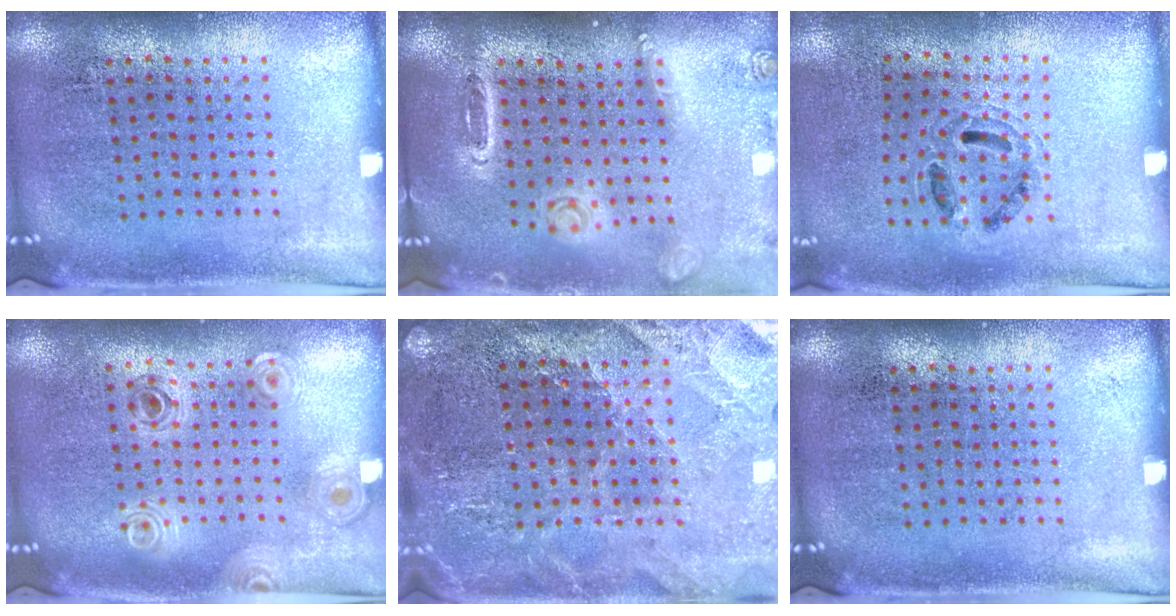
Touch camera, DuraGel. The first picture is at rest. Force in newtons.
{"total": 1.5, "press": 1.5, "slide": 0.1}
{"total": 0.9, "press": 0.8, "slide": 0.4}
{"total": 0.8, "press": 0.8, "slide": 0.1}
{"total": 2.6, "press": 2.6, "slide": 0.4}
{"total": 0.0}